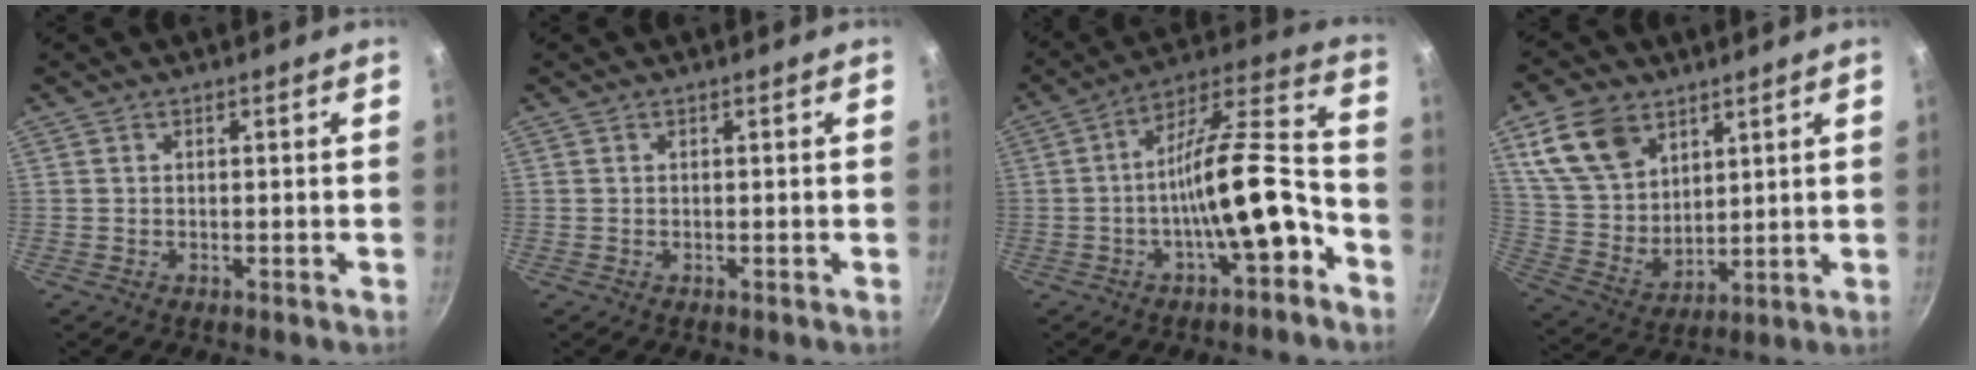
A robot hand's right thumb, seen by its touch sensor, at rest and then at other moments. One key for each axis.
{"total": 0.0}
{"total": 16.5, "fx": -6.0, "fy": 5.2, "fz": 14.5, "tx": -0.205, "ty": 0.063, "tz": -0.100}
{"total": 14.4, "fx": 7.5, "fy": 9.6, "fz": 7.8, "tx": -0.123, "ty": -0.030, "tz": 0.160}